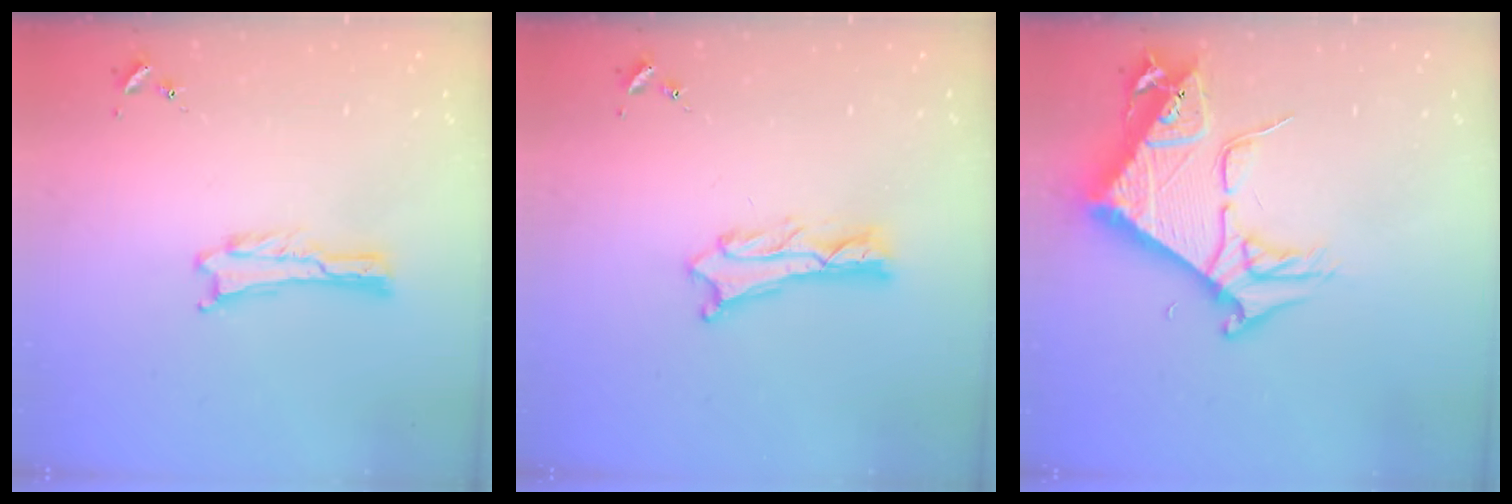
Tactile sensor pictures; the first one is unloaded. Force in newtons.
{"total": 1.8, "press": 1.8, "slide": 0.2}
{"total": 8.8, "press": 8.7, "slide": 1.1}